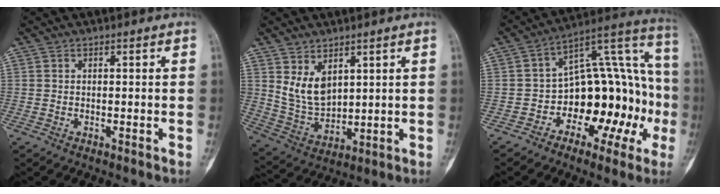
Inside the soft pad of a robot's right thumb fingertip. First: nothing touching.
{"total": 8.4, "force": [3.8, 5.2, 5.4], "torque": [-0.082, -0.030, 0.094]}
{"total": 20.3, "force": [-4.9, 11.9, 15.6], "torque": [-0.150, 0.087, -0.063]}